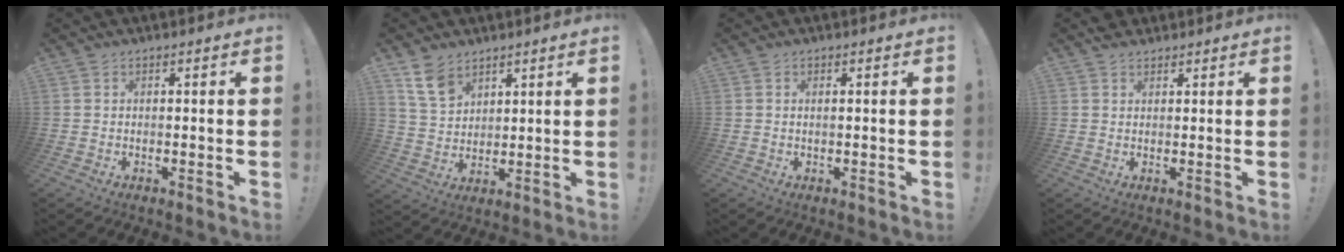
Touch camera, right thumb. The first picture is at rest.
{"total": 9.3, "force": [6.4, 5.7, 3.7], "torque": [-0.080, -0.028, 0.130]}
{"total": 0.9, "force": [0.3, -0.1, 0.8], "torque": [-0.015, -0.002, 0.005]}
{"total": 2.3, "force": [1.8, 1.4, 0.5], "torque": [-0.001, -0.009, 0.035]}